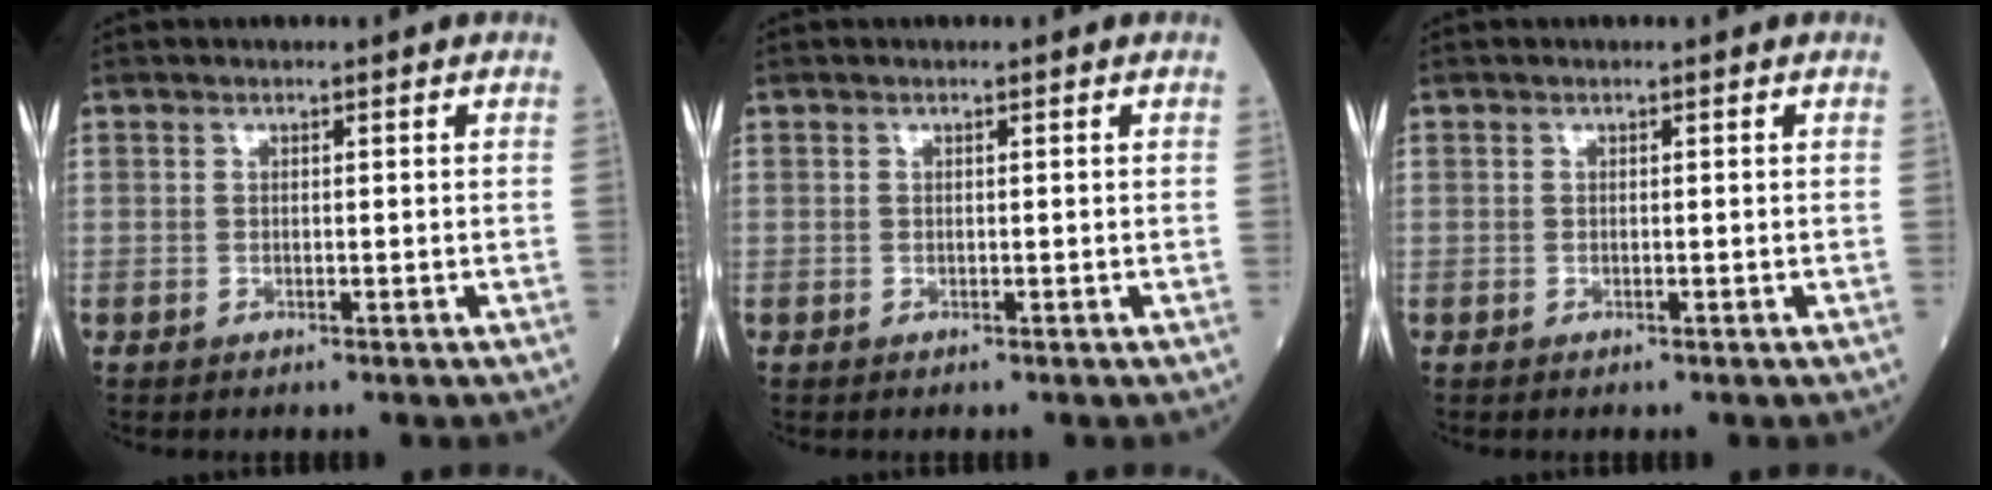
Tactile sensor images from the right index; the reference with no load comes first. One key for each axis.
{"total": 0.0}
{"total": 0.0}